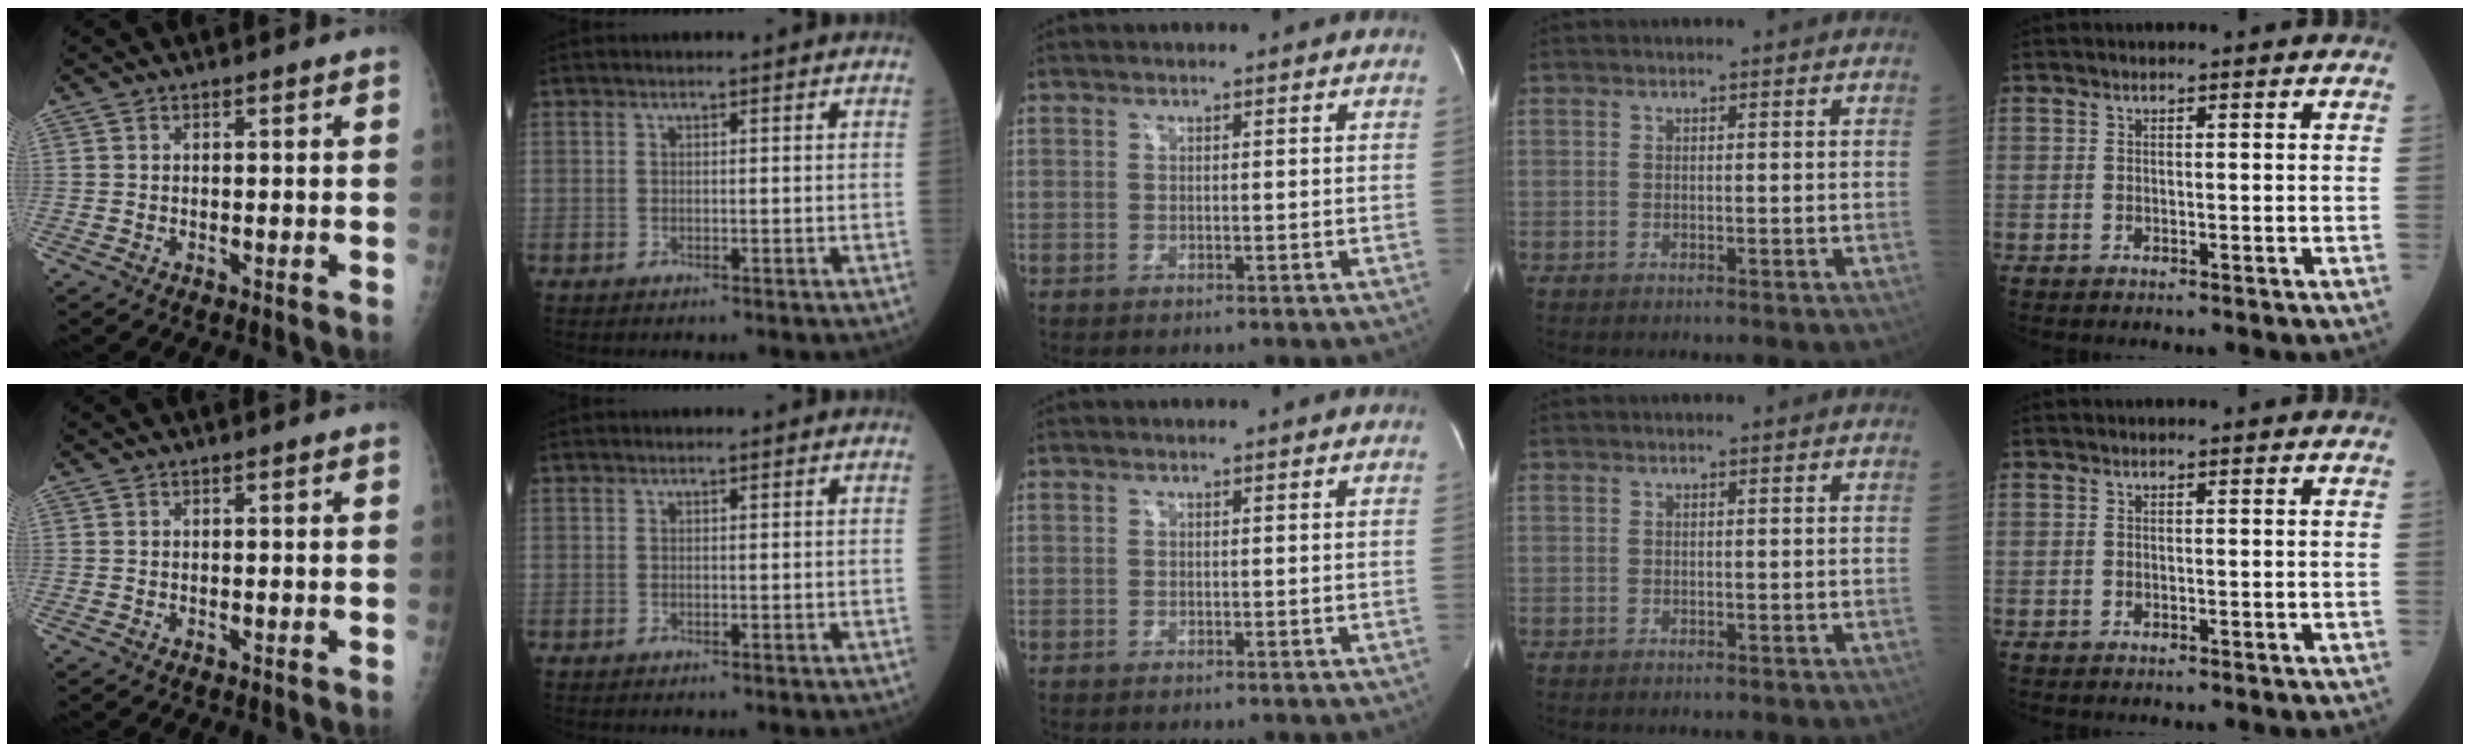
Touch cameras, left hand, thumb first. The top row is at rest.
{}